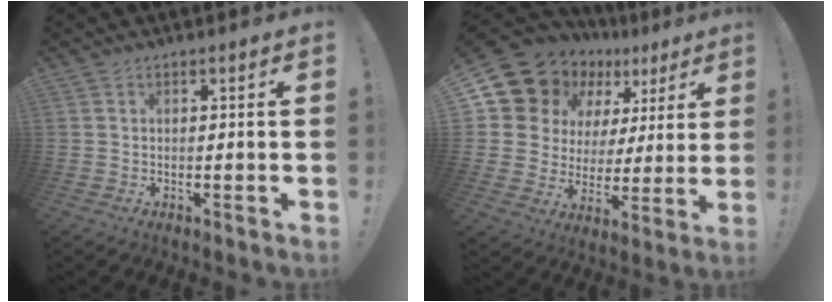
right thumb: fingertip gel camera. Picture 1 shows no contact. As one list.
[{"total": 14.0, "force": [10.7, 8.0, 4.2], "torque": [-0.080, -0.082, 0.210]}]